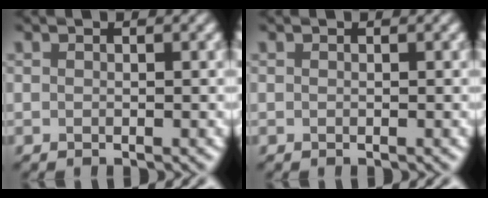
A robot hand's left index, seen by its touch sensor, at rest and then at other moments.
{"total": 0.0}